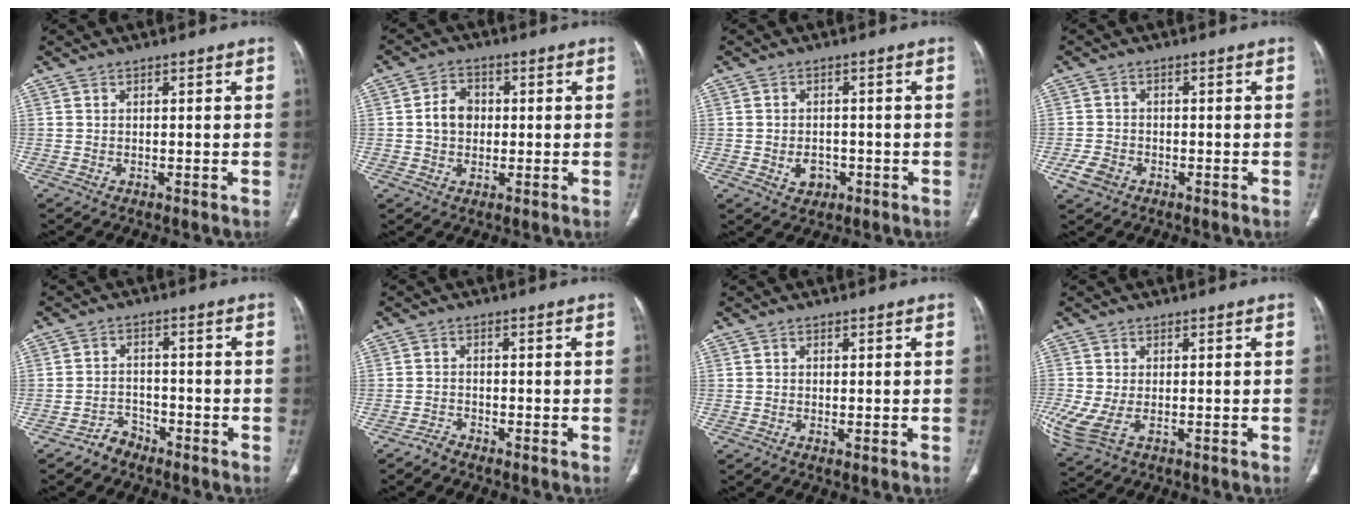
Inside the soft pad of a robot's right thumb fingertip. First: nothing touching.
{"total": 5.7, "force": [0.2, 4.6, 3.4], "torque": [-0.043, 0.012, 0.000]}
{"total": 3.9, "force": [-1.1, 3.1, 2.0], "torque": [-0.021, 0.007, -0.010]}
{"total": 3.9, "force": [-1.8, 2.9, 1.9], "torque": [-0.036, 0.009, -0.031]}
{"total": 3.4, "force": [-2.8, 1.9, 0.0], "torque": [0.007, 0.022, -0.050]}
{"total": 1.5, "force": [-1.5, 0.3, 0.0], "torque": [-0.003, 0.002, -0.031]}
{"total": 0.8, "force": [-0.1, 0.3, 0.7], "torque": [-0.017, -0.004, -0.001]}
{"total": 6.6, "force": [-1.5, 3.7, 5.2], "torque": [-0.146, -0.010, -0.018]}